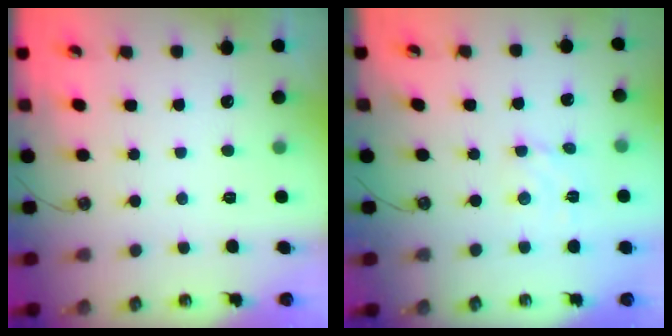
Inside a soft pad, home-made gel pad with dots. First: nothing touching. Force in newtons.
{"total": 3.7, "press": 3.7, "slide": 0.4}